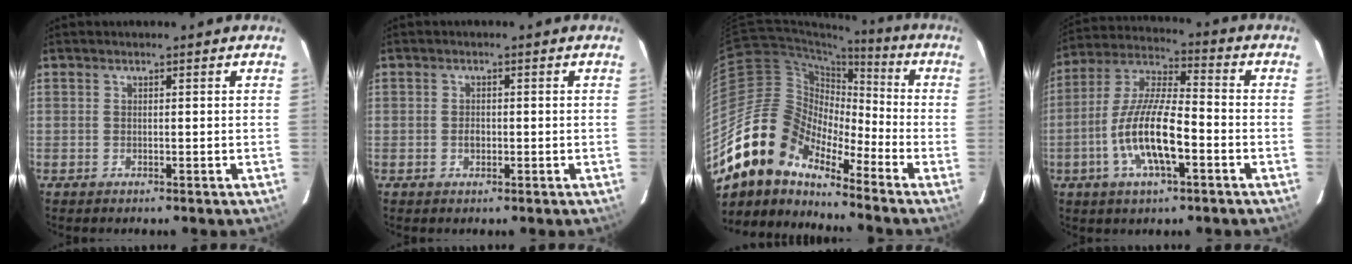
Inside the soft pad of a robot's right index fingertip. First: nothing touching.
{"total": 1.3, "force": [-0.3, 1.1, 0.7], "torque": [-0.011, 0.003, -0.004]}
{"total": 16.6, "force": [-13.1, 7.1, 7.2], "torque": [-0.126, 0.004, -0.259]}
{"total": 13.9, "force": [-4.8, 4.0, 12.4], "torque": [-0.254, -0.003, -0.091]}